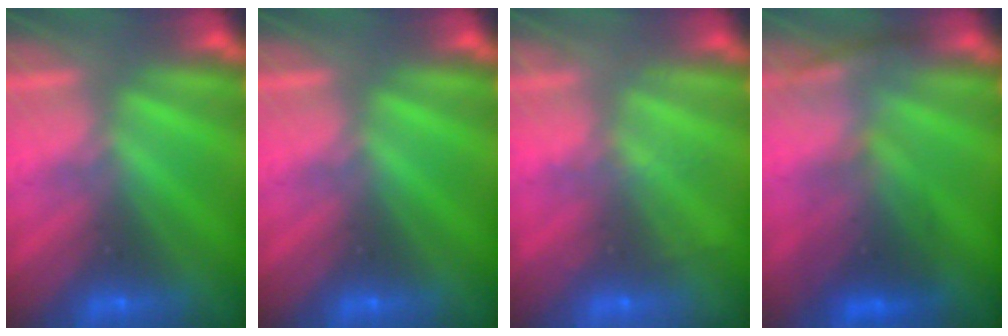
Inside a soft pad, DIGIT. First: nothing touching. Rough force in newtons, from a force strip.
{"total": 0.0}
{"total": 2.0}
{"total": 2.7}